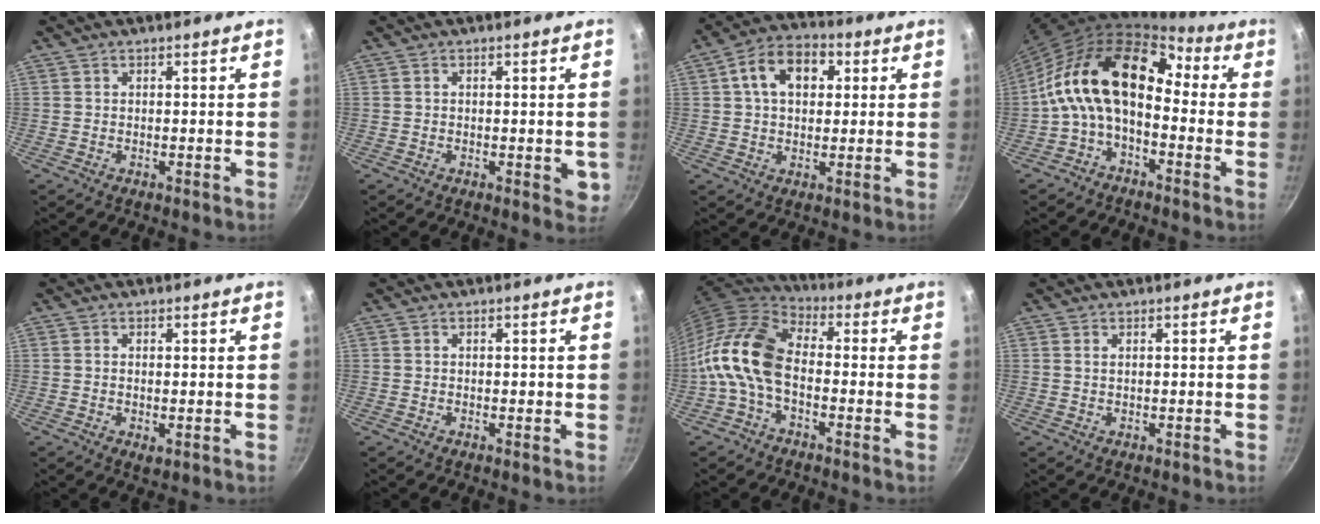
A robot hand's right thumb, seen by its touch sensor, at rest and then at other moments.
{"total": 3.5, "force": [-0.5, 1.8, 3.0], "torque": [-0.027, -0.005, -0.007]}
{"total": 11.1, "force": [2.8, 7.7, 7.5], "torque": [-0.100, 0.016, 0.035]}
{"total": 16.2, "force": [-1.1, 10.0, 12.7], "torque": [-0.212, 0.052, -0.042]}
{"total": 1.7, "force": [0.0, 0.9, 1.5], "torque": [-0.024, -0.005, 0.000]}
{"total": 0.6, "force": [0.0, 0.4, 0.5], "torque": [-0.002, 0.002, 0.000]}
{"total": 12.6, "force": [-2.8, 7.6, 9.7], "torque": [-0.182, 0.039, -0.075]}
{"total": 0.7, "force": [0.3, 0.3, 0.5], "torque": [-0.013, 0.000, 0.008]}